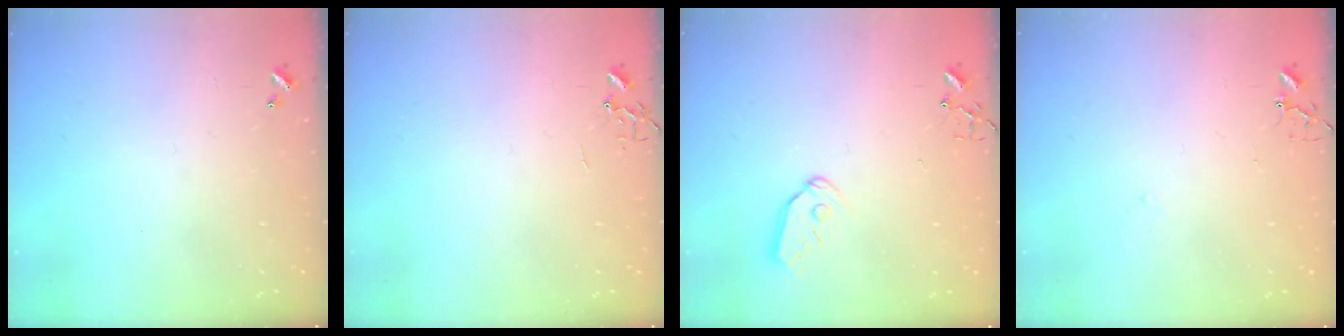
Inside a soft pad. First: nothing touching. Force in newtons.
{"total": 0.0}
{"total": 7.7, "press": 7.7, "slide": 0.4}
{"total": 5.7, "press": 5.6, "slide": 0.7}